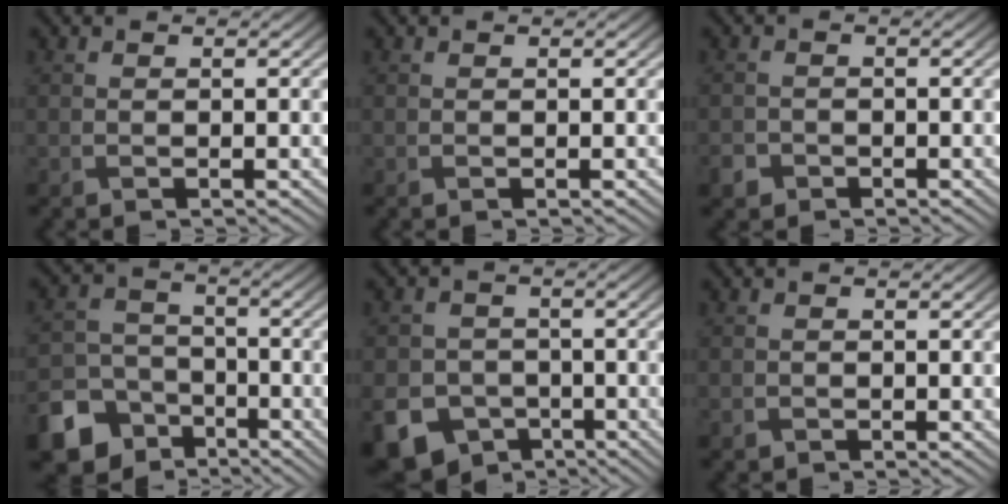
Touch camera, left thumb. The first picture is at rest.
{"total": 0.0}
{"total": 1.8, "force": [-1.2, 1.3, 0.5], "torque": [-0.011, -0.003, -0.029]}
{"total": 10.9, "force": [-6.7, 7.7, 3.9], "torque": [-0.108, -0.035, -0.123]}
{"total": 10.9, "force": [-5.5, 8.8, 3.4], "torque": [-0.081, -0.052, -0.107]}
{"total": 0.7, "force": [-0.4, 0.6, 0.1], "torque": [0.000, -0.005, -0.007]}